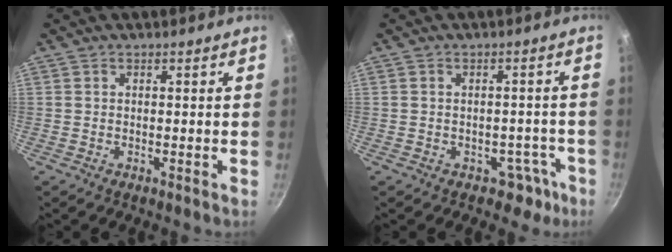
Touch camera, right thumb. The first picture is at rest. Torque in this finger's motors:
{"motor_torque": [0.16, 0.32, -0.30, 0.13, 0.00]}